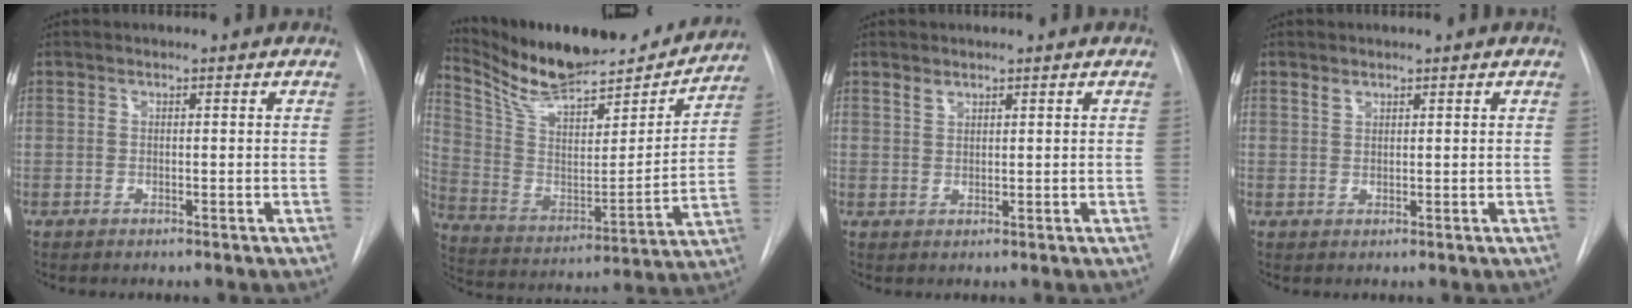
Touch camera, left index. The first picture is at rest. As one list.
[{"total": 25.3, "force": [22.6, 5.5, 10.1], "torque": [-0.173, -0.028, 0.347]}, {"total": 1.3, "force": [1.1, 0.5, 0.4], "torque": [-0.009, 0.002, 0.024]}, {"total": 1.1, "force": [0.9, 0.5, 0.4], "torque": [-0.009, 0.003, 0.018]}]